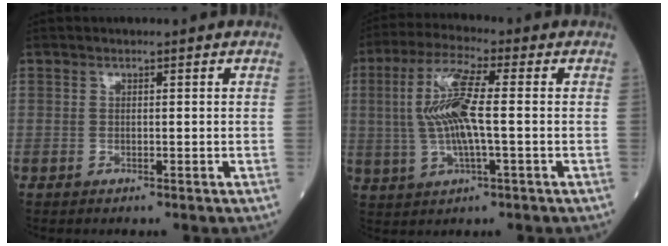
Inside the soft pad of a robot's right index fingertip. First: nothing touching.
{"total": 9.9, "force": [0.4, 1.4, 9.8], "torque": [-0.210, 0.009, 0.005]}